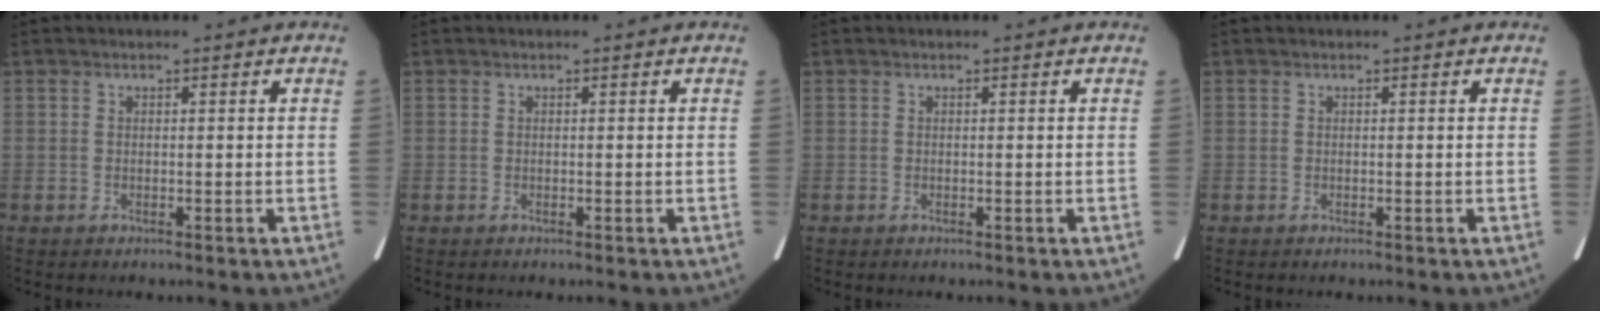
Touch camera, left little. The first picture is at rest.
{"total": 0.0}
{"total": 0.0}
{"total": 0.0}